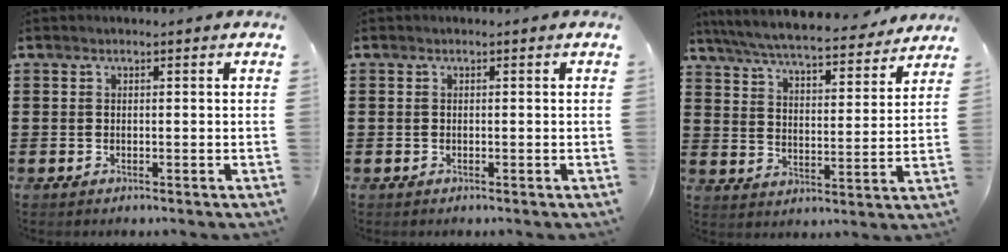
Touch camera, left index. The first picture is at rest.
{"total": 0.0}
{"total": 6.9, "force": [6.6, 0.1, 2.0], "torque": [-0.069, -0.043, 0.112]}